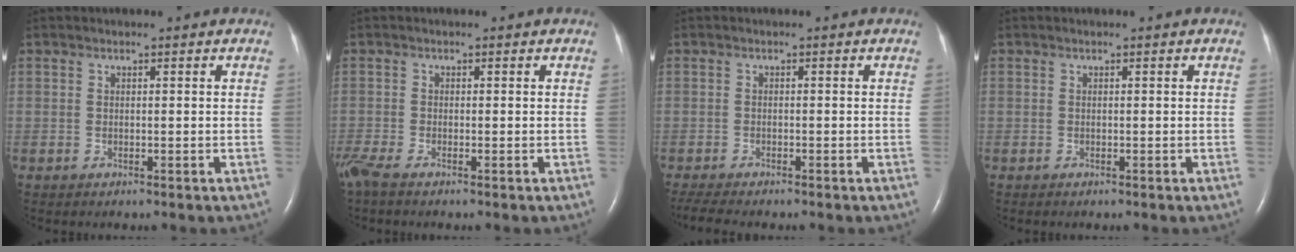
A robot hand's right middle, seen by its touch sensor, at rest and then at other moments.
{"total": 2.8, "force": [-2.2, 0.4, 1.7], "torque": [-0.047, -0.010, -0.047]}
{"total": 5.1, "force": [-4.4, 0.7, 2.5], "torque": [-0.048, -0.010, -0.069]}
{"total": 0.0}